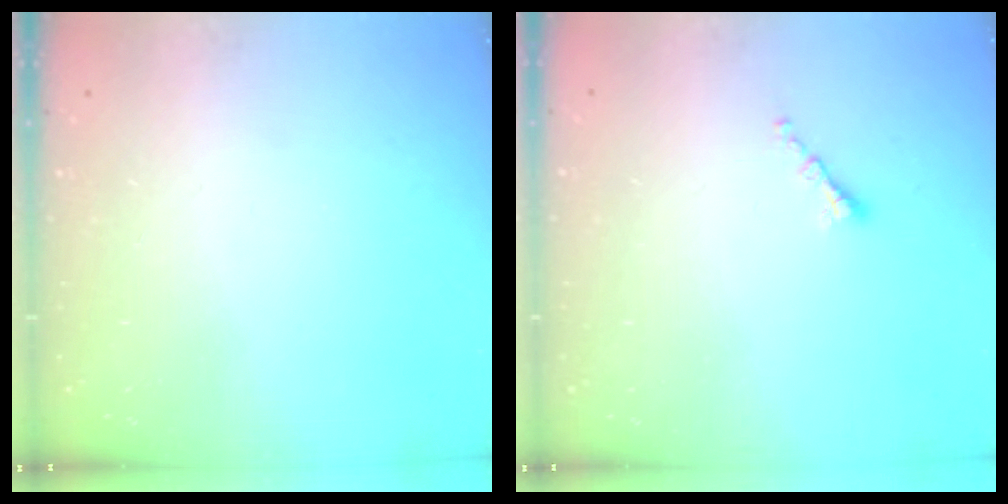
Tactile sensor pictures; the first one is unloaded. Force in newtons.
{"total": 1.3, "press": 1.2, "slide": 0.6}